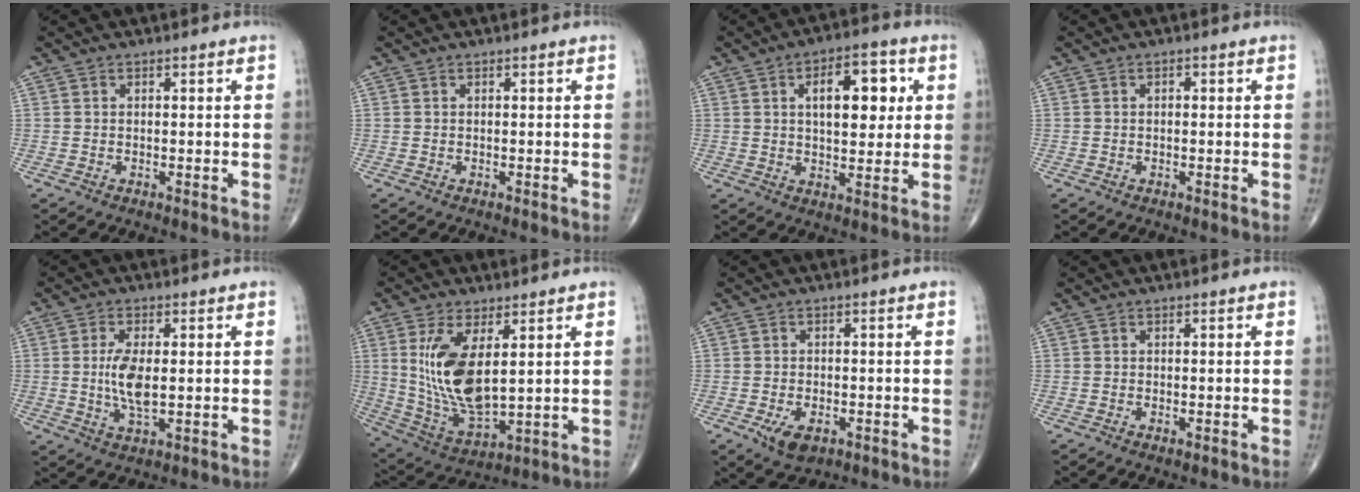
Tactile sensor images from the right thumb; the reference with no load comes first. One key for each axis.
{"total": 0.0}
{"total": 12.0, "fx": 3.1, "fy": 6.0, "fz": 9.9, "tx": -0.111, "ty": 0.000, "tz": 0.043}
{"total": 0.7, "fx": 0.1, "fy": 0.4, "fz": 0.5, "tx": -0.008, "ty": 0.003, "tz": 0.000}
{"total": 6.9, "fx": 0.1, "fy": 2.8, "fz": 6.3, "tx": -0.128, "ty": -0.011, "tz": 0.002}
{"total": 14.6, "fx": 3.3, "fy": 6.4, "fz": 12.7, "tx": -0.246, "ty": -0.024, "tz": 0.083}
{"total": 5.2, "fx": -2.3, "fy": 3.0, "fz": 3.6, "tx": -0.059, "ty": 0.002, "tz": -0.031}
{"total": 0.7, "fx": -0.3, "fy": 0.3, "fz": 0.5, "tx": -0.009, "ty": -0.001, "tz": -0.005}